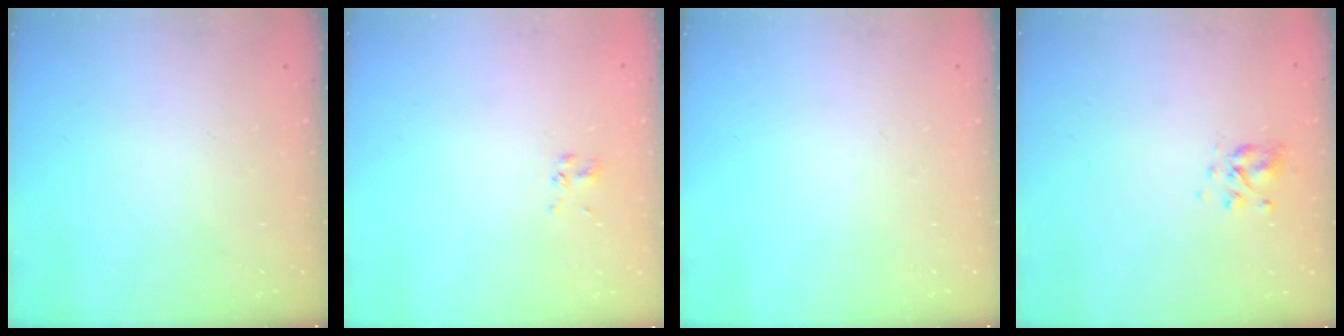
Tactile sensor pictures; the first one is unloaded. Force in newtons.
{"total": 2.5, "press": 2.3, "slide": 0.9}
{"total": 0.0}
{"total": 3.7, "press": 3.4, "slide": 1.7}